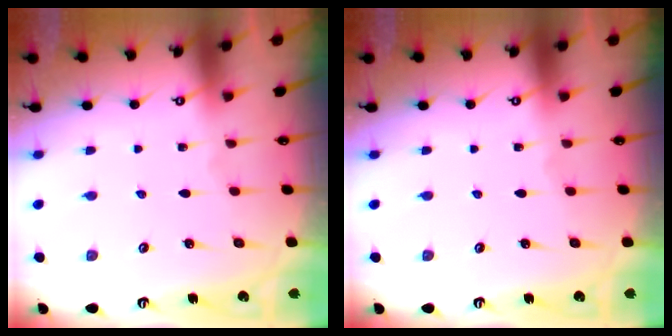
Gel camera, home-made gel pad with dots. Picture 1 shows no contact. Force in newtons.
{"total": 0.0}